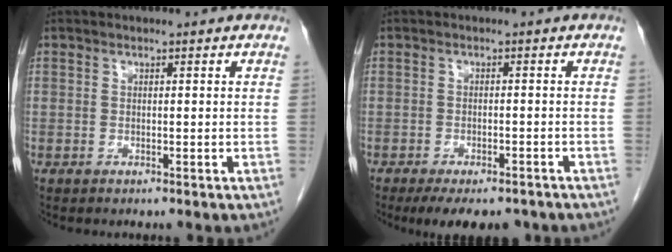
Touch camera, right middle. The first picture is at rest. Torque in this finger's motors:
{"motor_torque": [0.62, -0.47, 0.09, 0.04]}